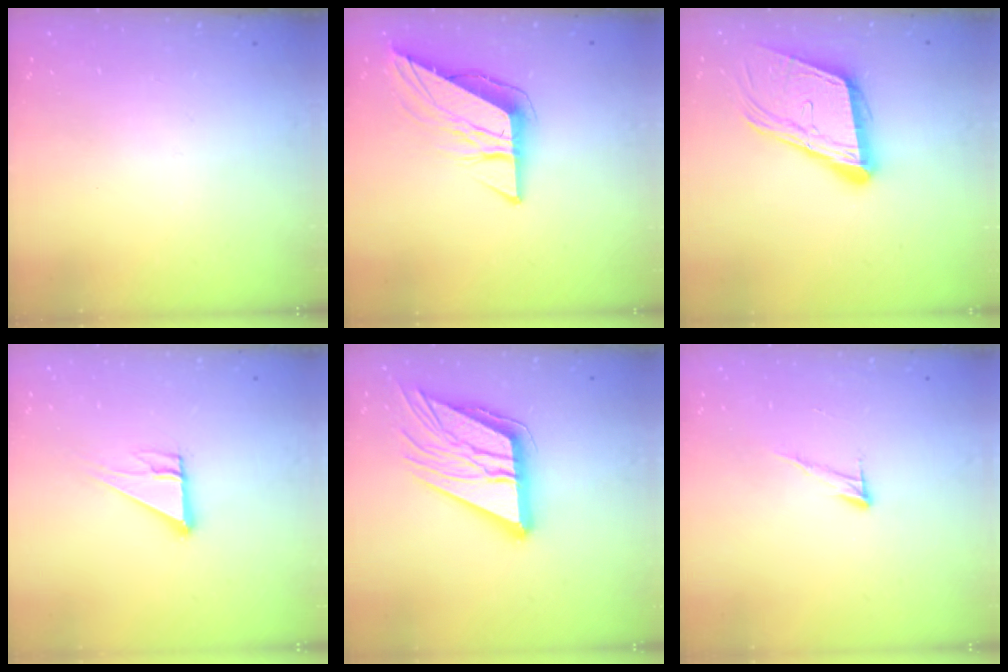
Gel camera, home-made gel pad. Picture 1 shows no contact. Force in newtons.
{"total": 9.3, "press": 9.3, "slide": 0.5}
{"total": 16.0, "press": 15.6, "slide": 3.7}
{"total": 6.6, "press": 6.6, "slide": 0.6}
{"total": 17.3, "press": 17.1, "slide": 2.7}
{"total": 5.9, "press": 5.9, "slide": 0.3}